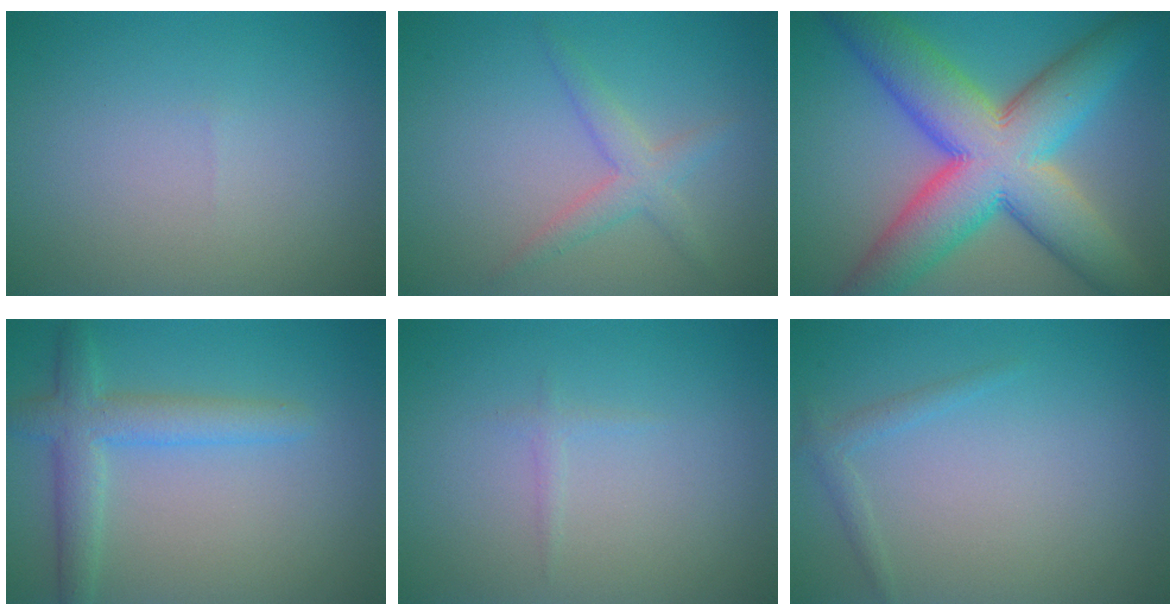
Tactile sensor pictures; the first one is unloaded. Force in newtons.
{"total": 2.4, "press": 2.4, "slide": 0.1}
{"total": 13.6, "press": 13.6, "slide": 0.4}
{"total": 2.9, "press": 2.9, "slide": 0.1}
{"total": 0.6, "press": 0.6, "slide": 0.0}
{"total": 1.2, "press": 1.2, "slide": 0.1}